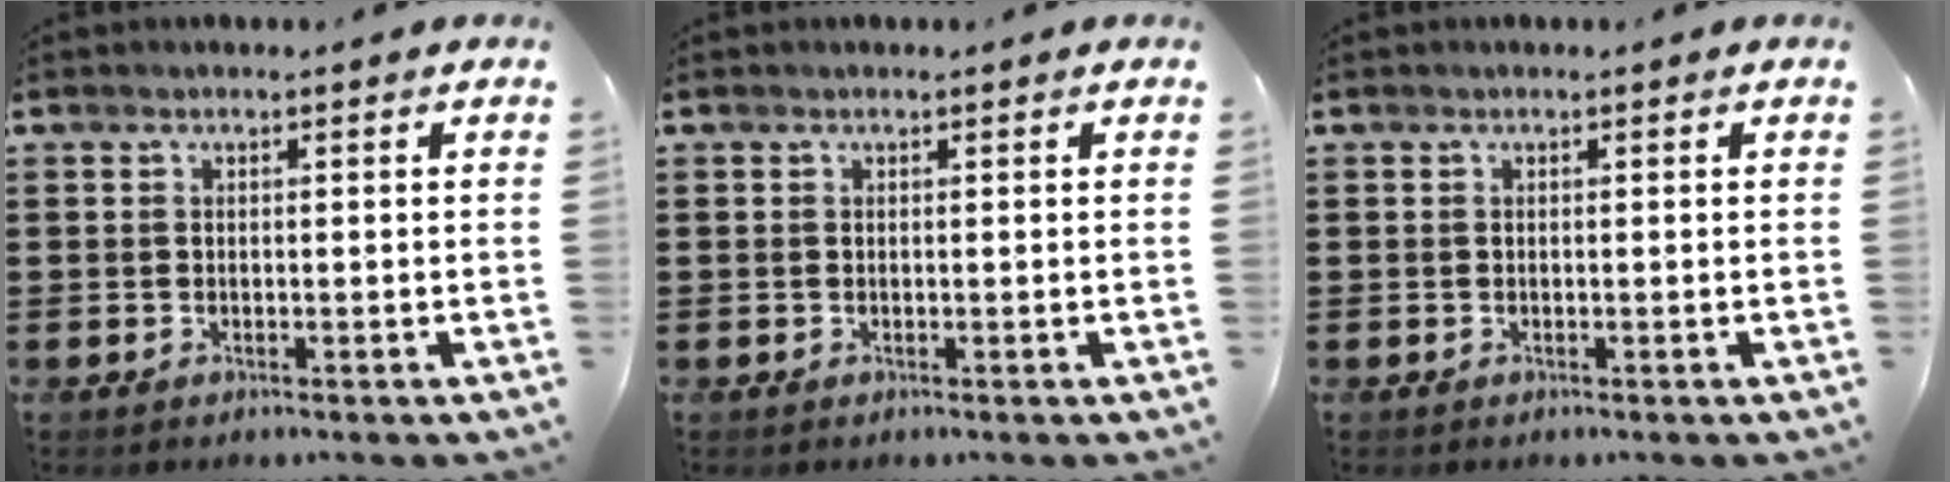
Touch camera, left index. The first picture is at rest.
{"total": 0.0}
{"total": 0.0}